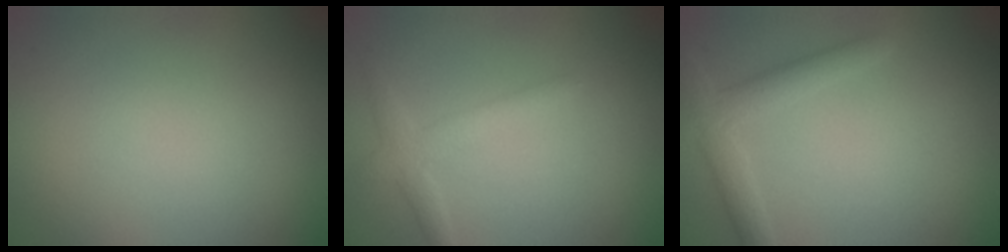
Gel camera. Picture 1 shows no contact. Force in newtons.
{"total": 2.2, "press": 2.2, "slide": 0.1}
{"total": 2.9, "press": 2.9, "slide": 0.2}